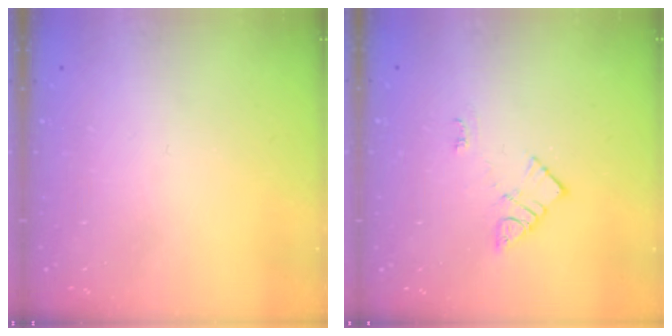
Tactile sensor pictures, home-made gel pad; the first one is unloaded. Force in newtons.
{"total": 8.5, "press": 8.5, "slide": 0.6}